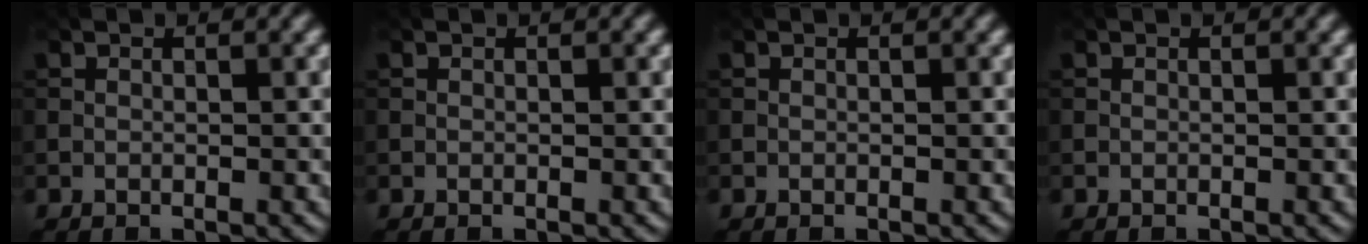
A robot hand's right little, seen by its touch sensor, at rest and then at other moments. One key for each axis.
{"total": 0.0}
{"total": 0.0}
{"total": 0.0}